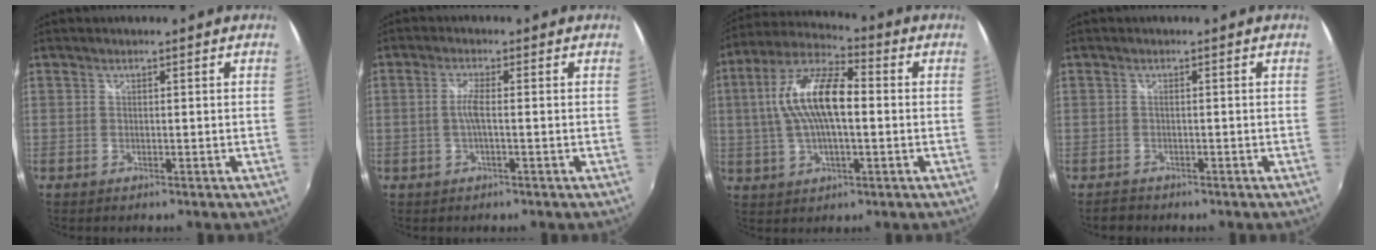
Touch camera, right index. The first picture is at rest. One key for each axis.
{"total": 2.6, "fx": -0.5, "fy": -0.1, "fz": 2.5, "tx": -0.052, "ty": 0.001, "tz": -0.010}
{"total": 14.4, "fx": 0.8, "fy": 5.5, "fz": 13.2, "tx": -0.259, "ty": 0.018, "tz": 0.008}
{"total": 1.7, "fx": -1.4, "fy": 0.9, "fz": 0.1, "tx": -0.006, "ty": 0.000, "tz": -0.023}